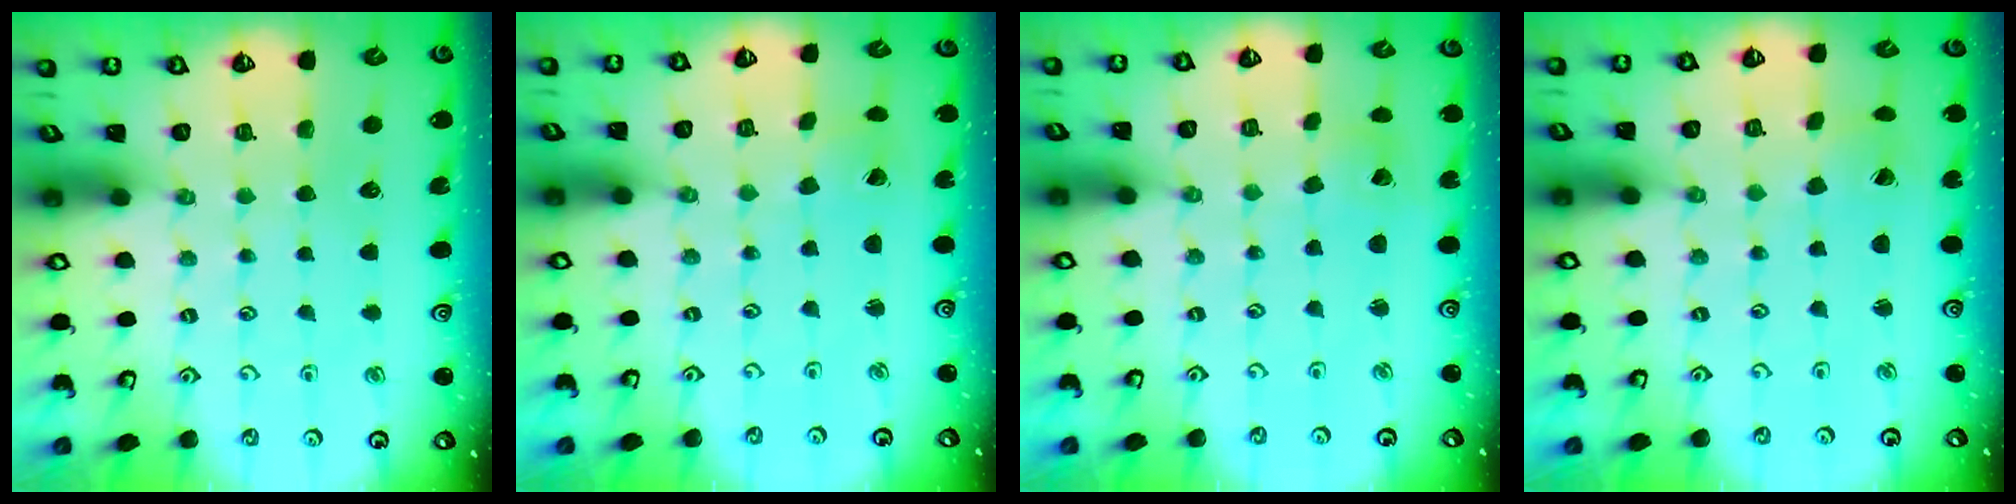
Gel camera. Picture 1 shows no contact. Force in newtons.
{"total": 1.4, "press": 1.4, "slide": 0.1}
{"total": 2.6, "press": 2.6, "slide": 0.2}
{"total": 0.7, "press": 0.7, "slide": 0.1}